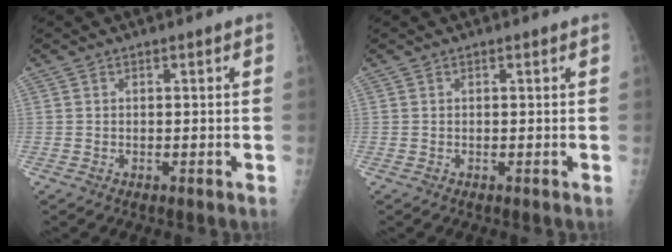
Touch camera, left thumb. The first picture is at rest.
{"total": 0.0}